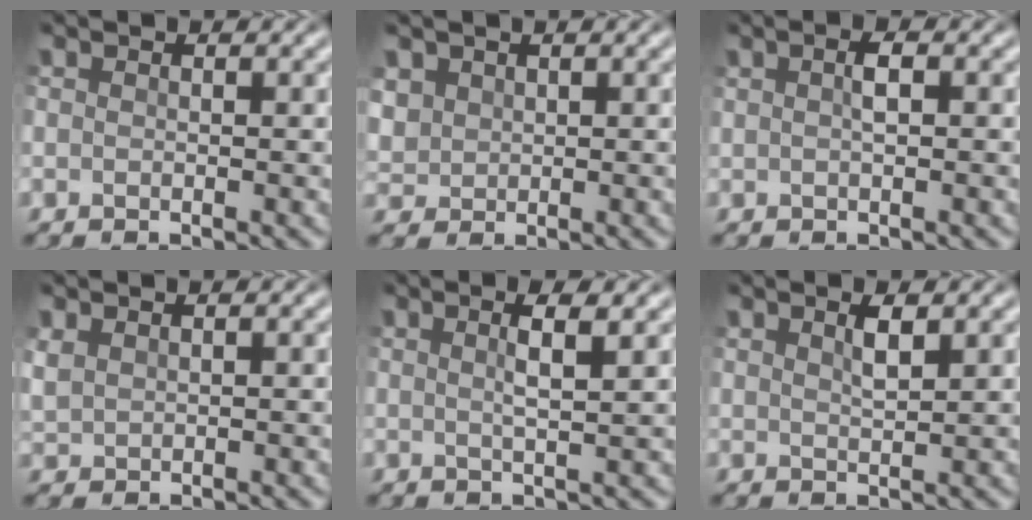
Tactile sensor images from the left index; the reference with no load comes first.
{"total": 2.0, "force": [0.8, 1.7, 0.7], "torque": [-0.025, -0.002, 0.018]}
{"total": 1.3, "force": [0.2, 0.4, 1.3], "torque": [-0.029, 0.002, 0.003]}
{"total": 1.3, "force": [0.9, 0.8, 0.7], "torque": [-0.025, 0.001, 0.022]}
{"total": 2.9, "force": [1.1, 0.6, 2.6], "torque": [-0.038, 0.005, 0.015]}
{"total": 1.6, "force": [1.0, 0.3, 1.3], "torque": [-0.025, 0.001, 0.017]}